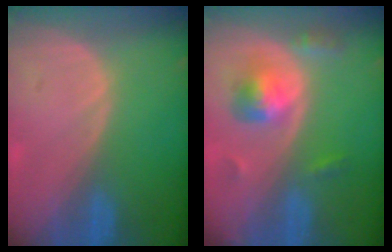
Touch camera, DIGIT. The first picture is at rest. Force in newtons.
{"total": 5.7, "press": 5.2, "slide": 2.4}